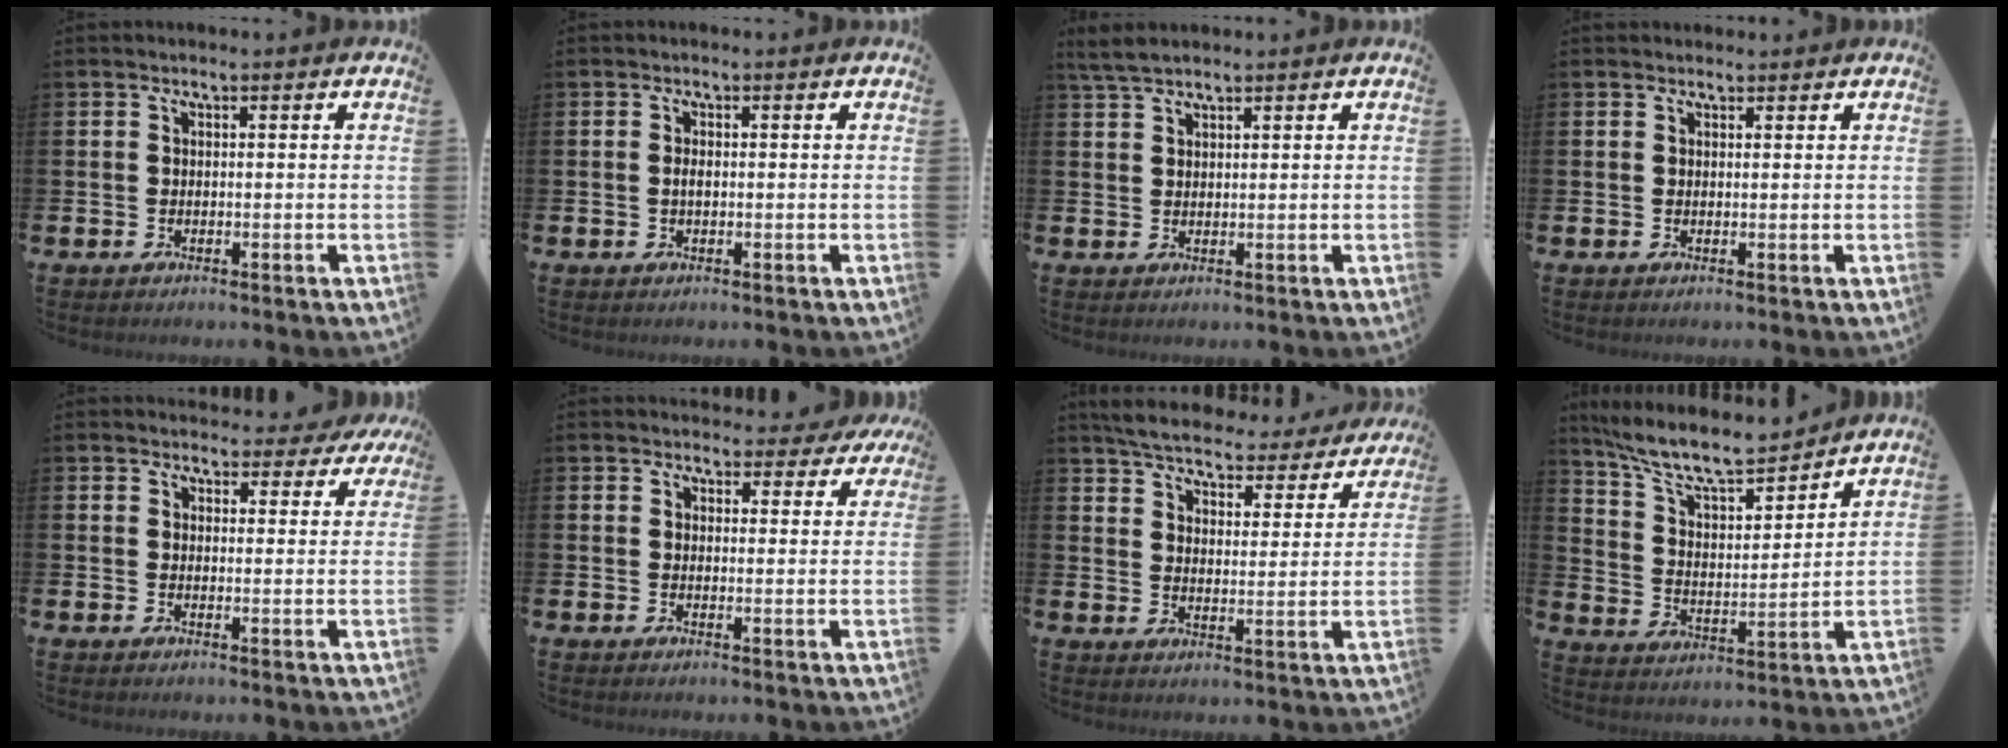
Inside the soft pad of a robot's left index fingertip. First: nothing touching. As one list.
[{"total": 1.0, "force": [-0.1, 0.4, 0.9], "torque": [-0.022, 0.004, -0.001]}, {"total": 2.9, "force": [2.6, 0.8, 1.2], "torque": [-0.028, 0.000, 0.048]}, {"total": 0.8, "force": [0.8, 0.3, 0.0], "torque": [0.012, -0.002, 0.012]}, {"total": 3.1, "force": [2.7, 1.5, 0.3], "torque": [0.007, -0.016, 0.044]}, {"total": 3.0, "force": [2.7, 1.4, 0.2], "torque": [0.008, -0.017, 0.044]}, {"total": 5.5, "force": [5.3, 0.9, 1.2], "torque": [-0.040, -0.039, 0.086]}, {"total": 9.6, "force": [8.7, 2.0, 3.6], "torque": [-0.098, -0.058, 0.151]}]